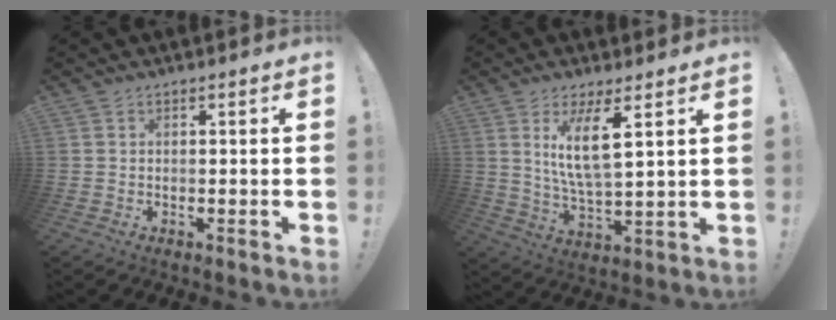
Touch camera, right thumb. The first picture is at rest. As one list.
[{"total": 10.8, "force": [4.8, 2.4, 9.3], "torque": [-0.175, -0.025, 0.079]}]